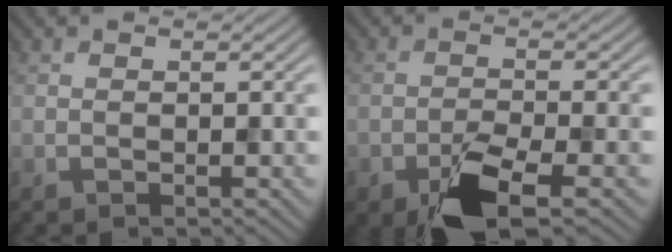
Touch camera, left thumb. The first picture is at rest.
{"total": 7.0, "force": [-4.0, 2.4, 5.2], "torque": [-0.095, -0.004, -0.075]}